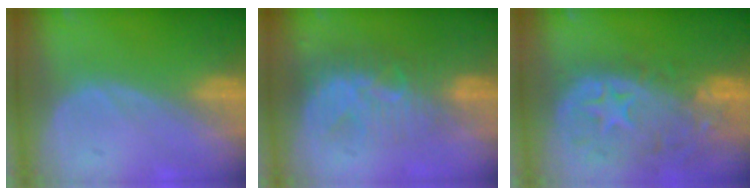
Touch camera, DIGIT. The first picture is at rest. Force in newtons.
{"total": 9.0, "press": 7.7, "slide": 4.6}
{"total": 12.4, "press": 10.5, "slide": 6.7}